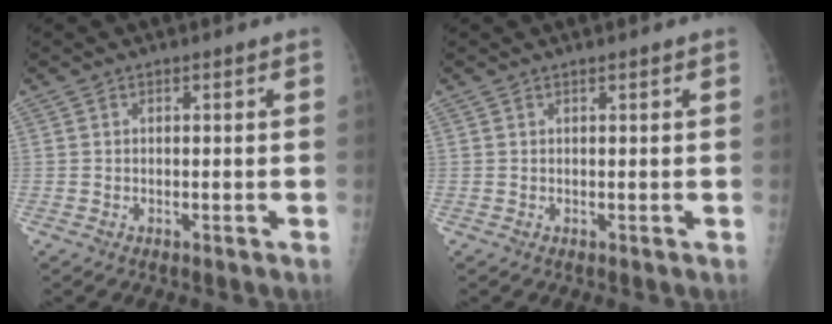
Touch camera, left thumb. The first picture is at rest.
{"total": 0.0}